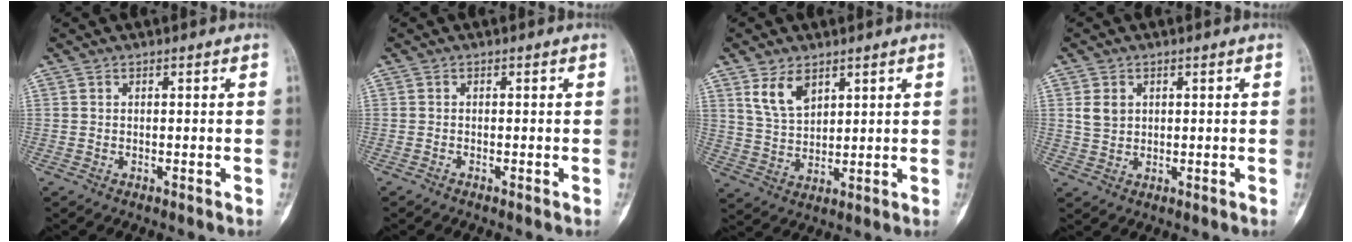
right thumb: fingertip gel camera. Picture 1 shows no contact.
{"total": 0.0}
{"total": 6.9, "force": [3.9, 3.9, 4.0], "torque": [-0.064, -0.022, 0.085]}
{"total": 3.2, "force": [1.0, 2.6, 1.7], "torque": [-0.022, -0.001, 0.024]}